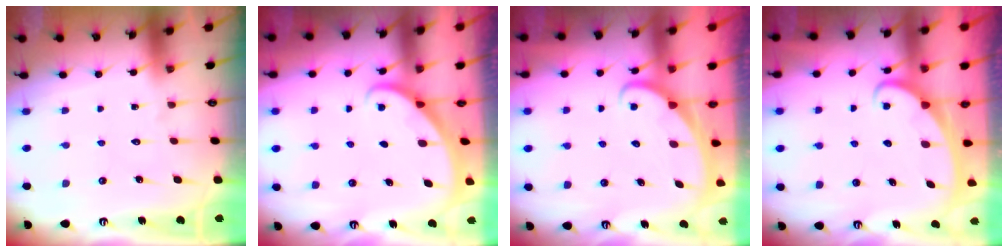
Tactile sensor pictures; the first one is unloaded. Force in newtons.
{"total": 1.9, "press": 1.9, "slide": 0.1}
{"total": 2.1, "press": 2.1, "slide": 0.2}
{"total": 2.6, "press": 2.6, "slide": 0.4}